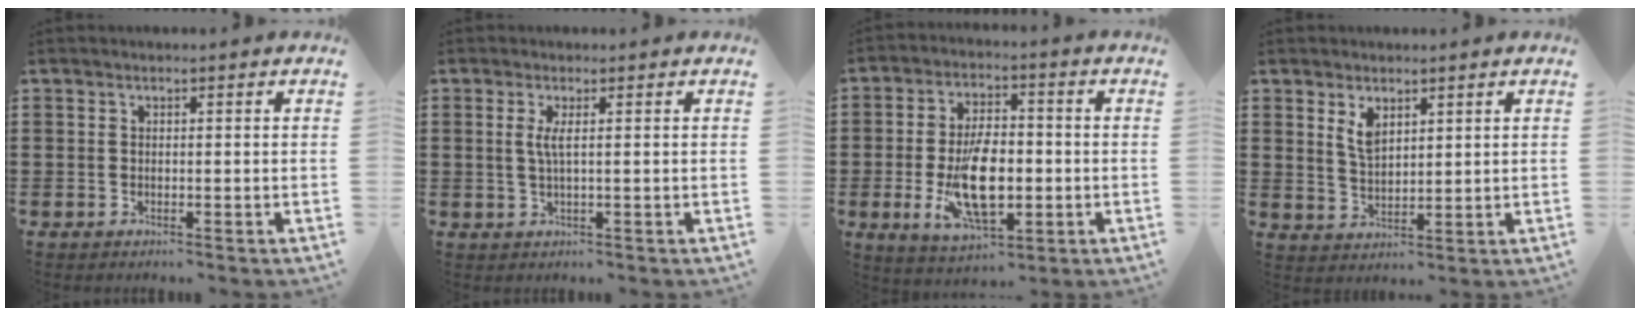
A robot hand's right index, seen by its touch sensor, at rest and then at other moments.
{"total": 2.3, "force": [0.4, 0.1, 2.3], "torque": [-0.047, -0.004, 0.005]}
{"total": 11.5, "force": [-2.1, 5.4, 9.9], "torque": [-0.203, -0.010, -0.038]}
{"total": 3.7, "force": [2.2, 1.8, 2.4], "torque": [-0.053, 0.004, 0.040]}